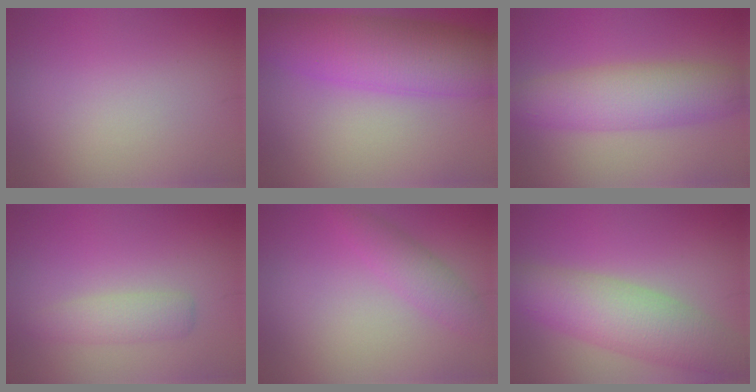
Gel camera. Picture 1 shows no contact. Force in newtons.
{"total": 8.6, "press": 8.6, "slide": 0.3}
{"total": 6.2, "press": 6.2, "slide": 0.0}
{"total": 2.2, "press": 2.2, "slide": 0.0}
{"total": 2.5, "press": 2.5, "slide": 0.2}
{"total": 7.0, "press": 7.0, "slide": 0.4}